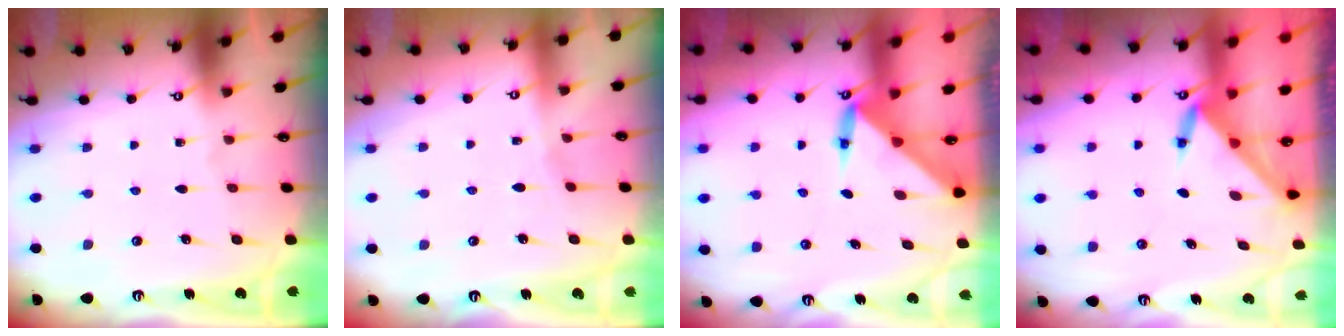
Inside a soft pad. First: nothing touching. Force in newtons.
{"total": 3.0, "press": 3.0, "slide": 0.5}
{"total": 3.5, "press": 3.5, "slide": 0.2}
{"total": 3.4, "press": 3.4, "slide": 0.3}